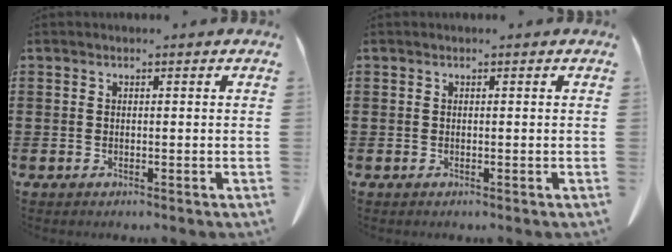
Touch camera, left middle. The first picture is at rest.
{"total": 0.0}